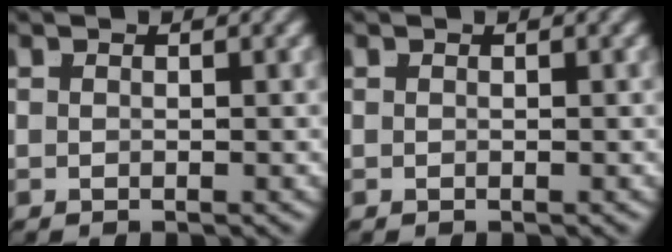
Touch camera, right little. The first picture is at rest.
{"total": 0.0}